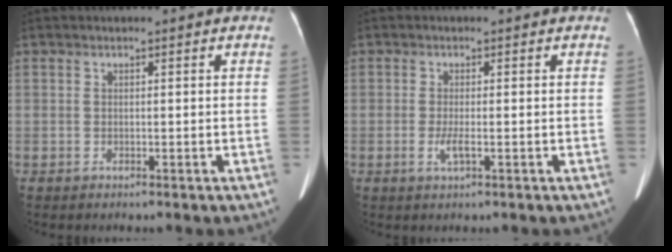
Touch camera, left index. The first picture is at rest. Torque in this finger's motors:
{"motor_torque": [0.44, 0.24, 0.19, 0.03]}